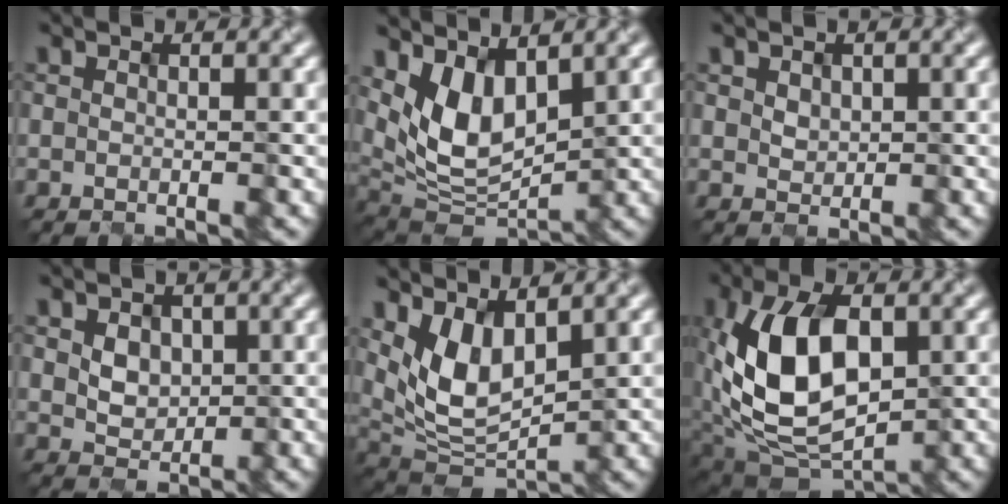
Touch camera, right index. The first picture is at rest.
{"total": 6.5, "force": [2.3, 3.6, 4.8], "torque": [-0.102, -0.016, 0.052]}
{"total": 0.8, "force": [0.4, 0.6, 0.0], "torque": [-0.005, -0.003, 0.021]}
{"total": 2.3, "force": [0.5, 2.0, 1.0], "torque": [-0.027, -0.001, 0.014]}
{"total": 5.8, "force": [2.1, 3.1, 4.4], "torque": [-0.098, -0.016, 0.049]}
{"total": 9.7, "force": [0.3, 5.9, 7.7], "torque": [-0.159, 0.002, 0.010]}